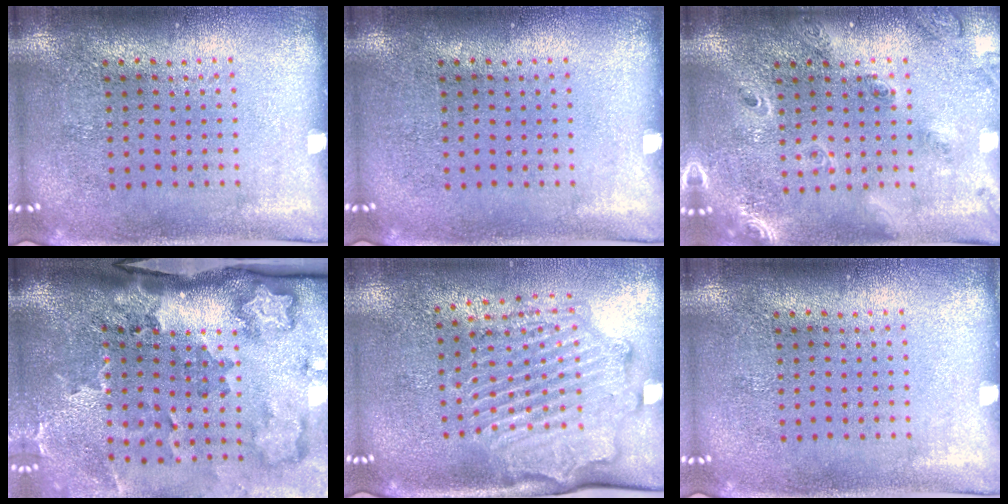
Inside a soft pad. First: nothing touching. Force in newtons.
{"total": 0.0}
{"total": 1.7, "press": 1.6, "slide": 0.6}
{"total": 3.8, "press": 2.4, "slide": 2.9}
{"total": 2.2, "press": 2.2, "slide": 0.2}
{"total": 0.0}